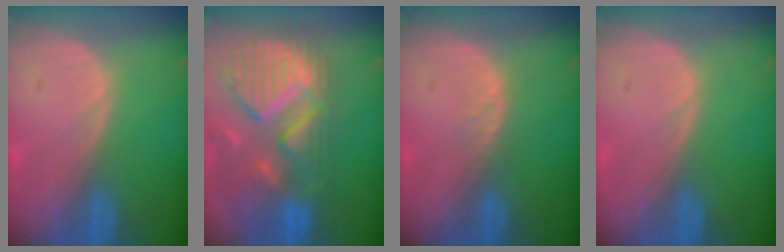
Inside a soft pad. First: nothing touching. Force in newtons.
{"total": 13.2, "press": 11.2, "slide": 7.0}
{"total": 1.0, "press": 1.0, "slide": 0.2}
{"total": 0.0}